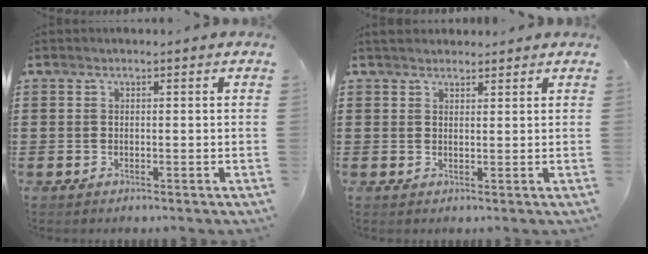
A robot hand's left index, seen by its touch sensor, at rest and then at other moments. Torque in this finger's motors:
{"motor_torque": [-0.20, -0.29, -0.21, -0.21]}